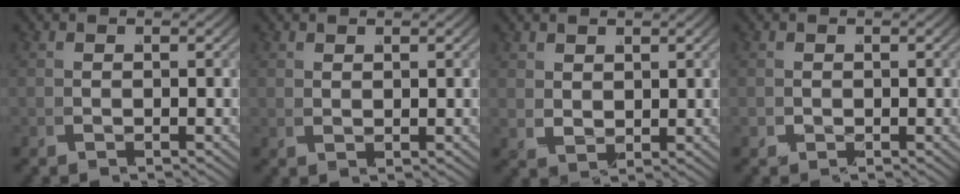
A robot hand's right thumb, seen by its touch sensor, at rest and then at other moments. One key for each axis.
{"total": 1.3, "fx": 1.1, "fy": 0.3, "fz": 0.6, "tx": -0.008, "ty": -0.001, "tz": 0.026}
{"total": 2.5, "fx": 1.8, "fy": 1.2, "fz": 1.2, "tx": -0.024, "ty": -0.009, "tz": 0.046}
{"total": 1.2, "fx": 0.0, "fy": 1.2, "fz": 0.2, "tx": -0.014, "ty": -0.001, "tz": 0.001}